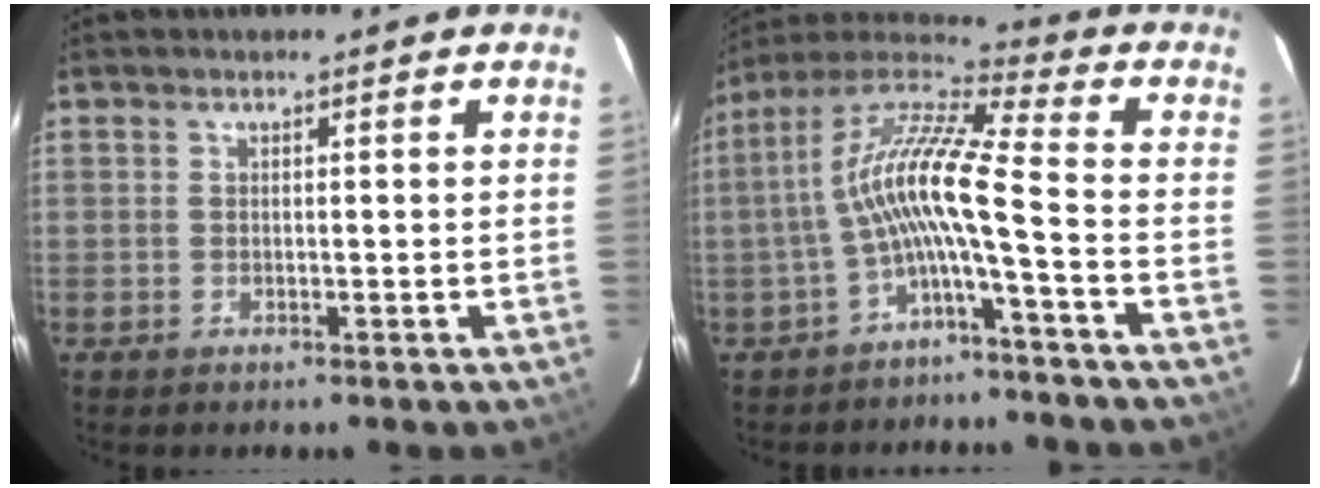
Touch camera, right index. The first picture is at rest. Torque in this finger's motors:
{"motor_torque": [1.23, -0.91, 0.97, 0.21]}